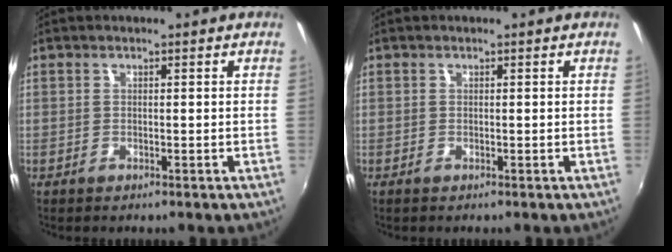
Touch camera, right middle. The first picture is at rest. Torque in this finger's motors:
{"motor_torque": [-0.01, 0.03, -0.01, 0.00]}